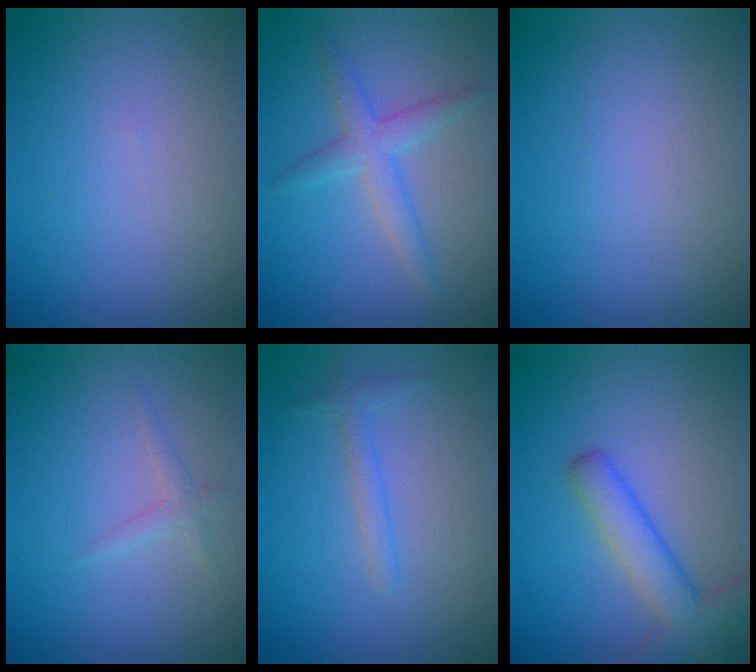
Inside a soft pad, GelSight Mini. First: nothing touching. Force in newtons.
{"total": 3.0, "press": 3.0, "slide": 0.2}
{"total": 0.0}
{"total": 1.1, "press": 1.1, "slide": 0.0}
{"total": 1.4, "press": 1.4, "slide": 0.0}
{"total": 4.5, "press": 4.5, "slide": 0.2}